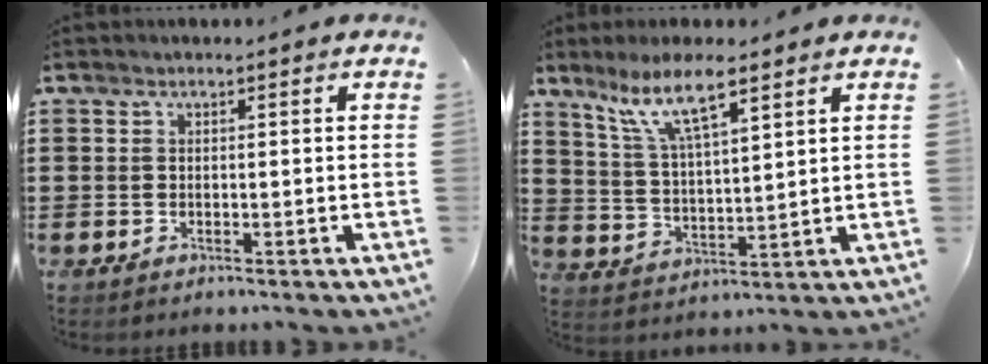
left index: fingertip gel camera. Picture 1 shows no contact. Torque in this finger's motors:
{"motor_torque": [1.92, -0.22, 0.66, 0.21]}